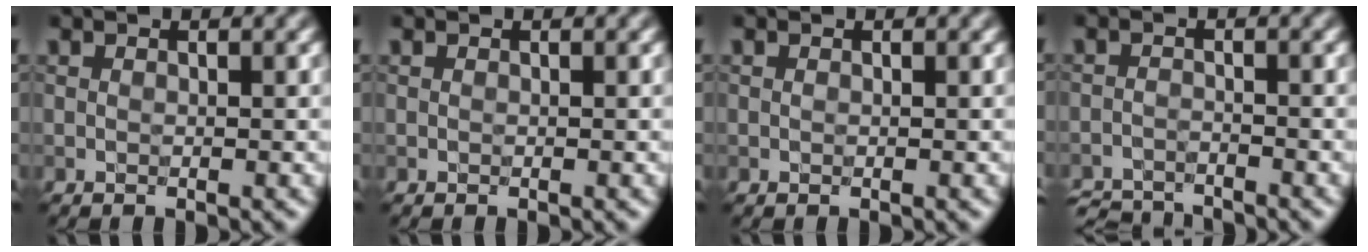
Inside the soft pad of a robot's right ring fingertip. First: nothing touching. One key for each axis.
{"total": 0.0}
{"total": 0.0}
{"total": 4.4, "fx": -4.3, "fy": 0.6, "fz": 0.8, "tx": -0.017, "ty": -0.011, "tz": -0.081}